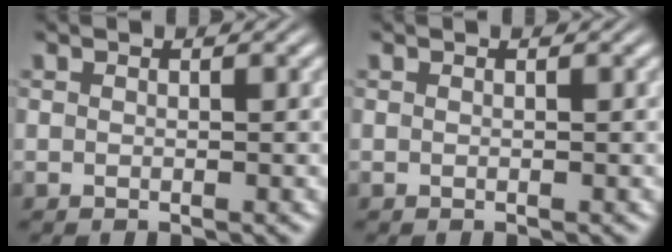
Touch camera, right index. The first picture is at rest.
{"total": 0.0}